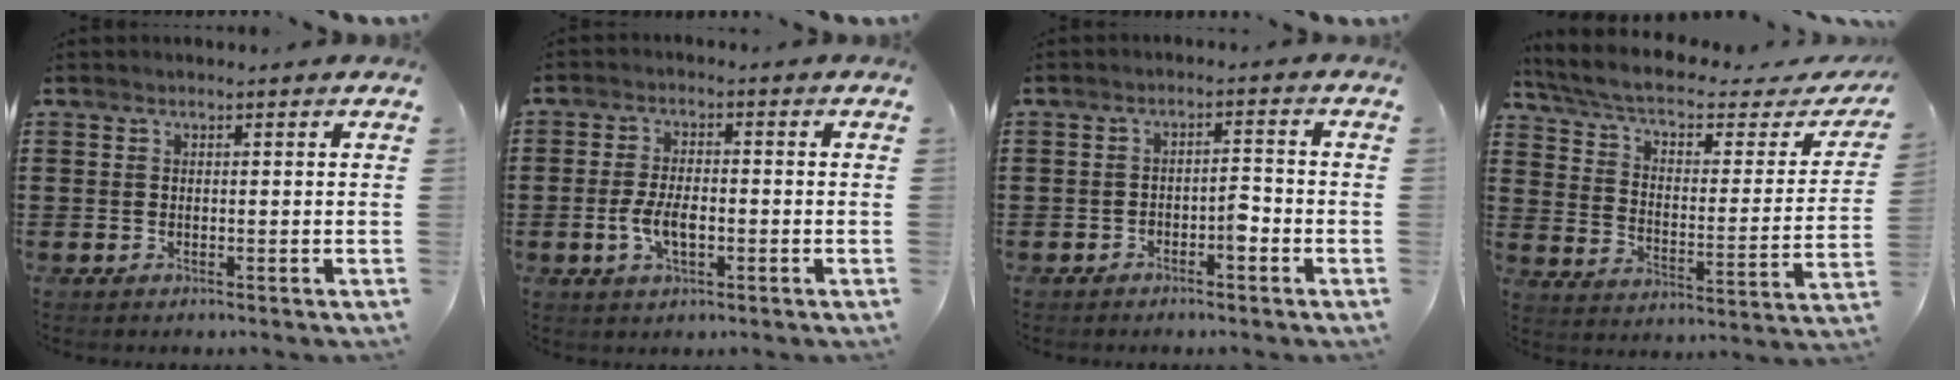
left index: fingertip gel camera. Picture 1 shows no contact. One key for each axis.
{"total": 5.1, "fx": -1.2, "fy": 2.3, "fz": 4.4, "tx": -0.098, "ty": 0.001, "tz": -0.027}
{"total": 2.9, "fx": -1.8, "fy": 1.1, "fz": 2.0, "tx": -0.040, "ty": 0.006, "tz": -0.036}
{"total": 5.7, "fx": 4.2, "fy": 1.3, "fz": 3.6, "tx": -0.091, "ty": -0.033, "tz": 0.068}